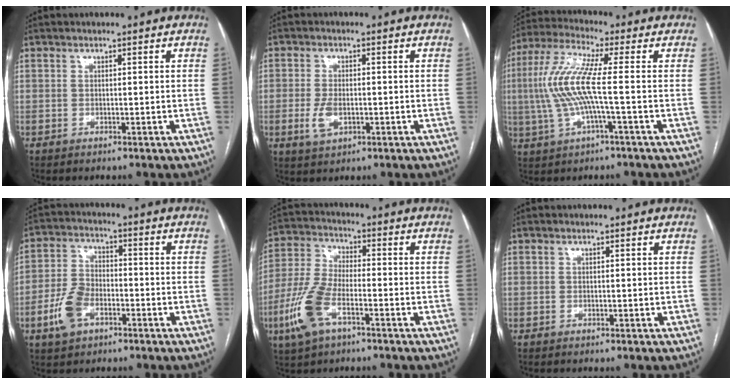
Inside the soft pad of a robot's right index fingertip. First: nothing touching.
{"total": 4.3, "force": [-1.1, 2.2, 3.6], "torque": [-0.080, -0.003, -0.016]}
{"total": 10.2, "force": [-0.5, 0.9, 10.1], "torque": [-0.230, 0.018, -0.016]}
{"total": 8.1, "force": [-3.5, 4.9, 5.4], "torque": [-0.127, 0.009, -0.065]}
{"total": 10.4, "force": [-4.5, 4.1, 8.4], "torque": [-0.205, -0.005, -0.089]}
{"total": 0.0}